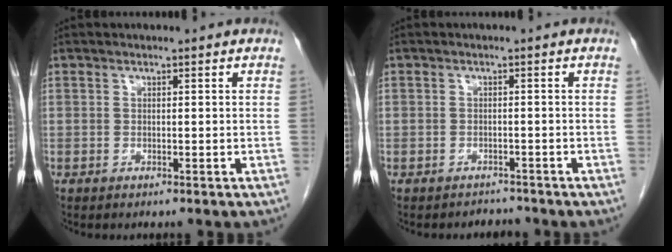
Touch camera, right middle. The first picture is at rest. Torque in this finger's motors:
{"motor_torque": [-0.36, 0.31, -0.40, -0.08]}